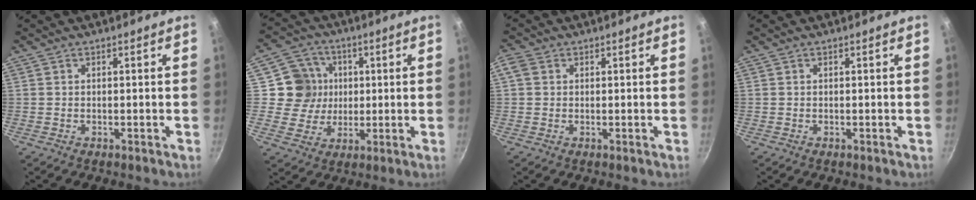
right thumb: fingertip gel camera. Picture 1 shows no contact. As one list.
[{"total": 9.6, "force": [1.5, 9.2, 2.1], "torque": [0.000, 0.004, 0.020]}, {"total": 2.4, "force": [0.6, 2.0, 1.3], "torque": [-0.024, 0.004, 0.006]}, {"total": 0.0}]